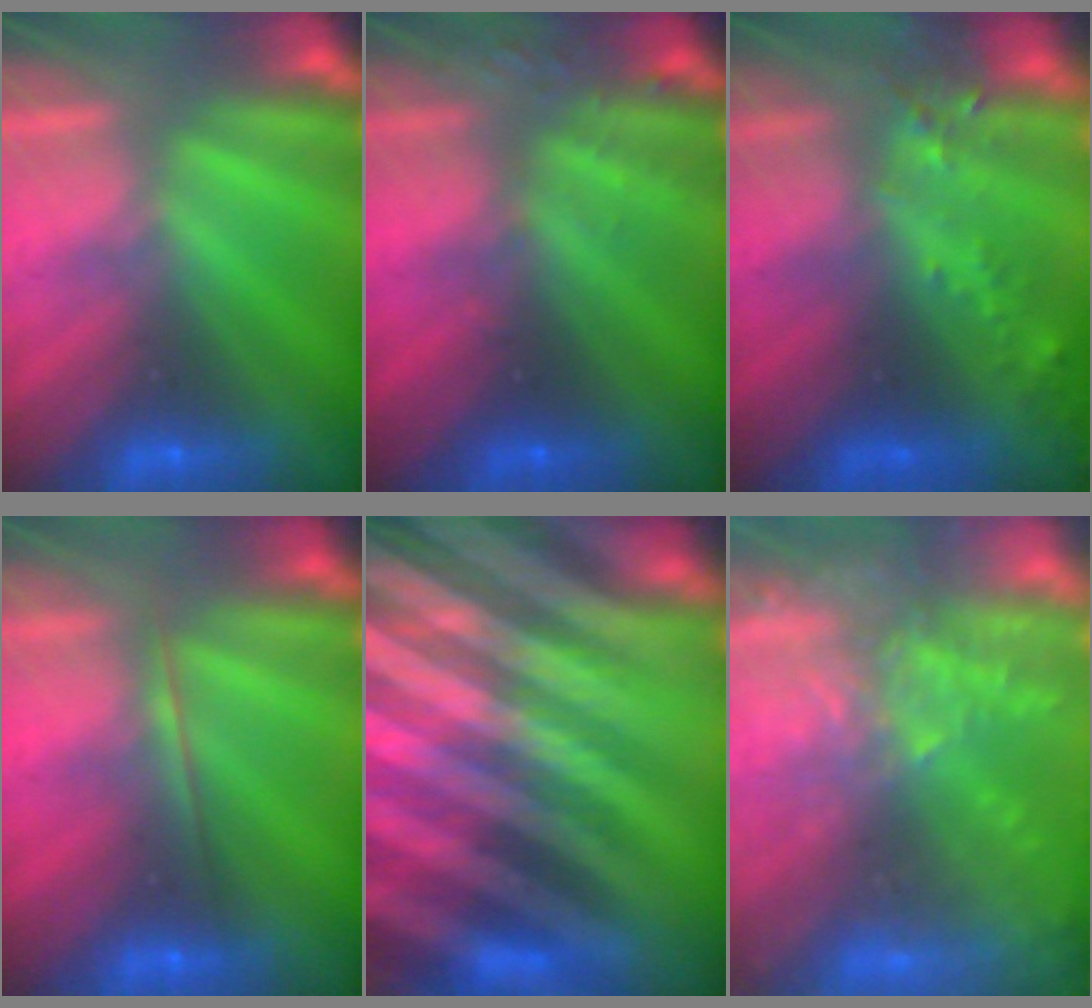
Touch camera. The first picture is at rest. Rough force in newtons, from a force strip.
{"total": 3.2}
{"total": 5.9}
{"total": 1.8}
{"total": 8.7}
{"total": 8.2}